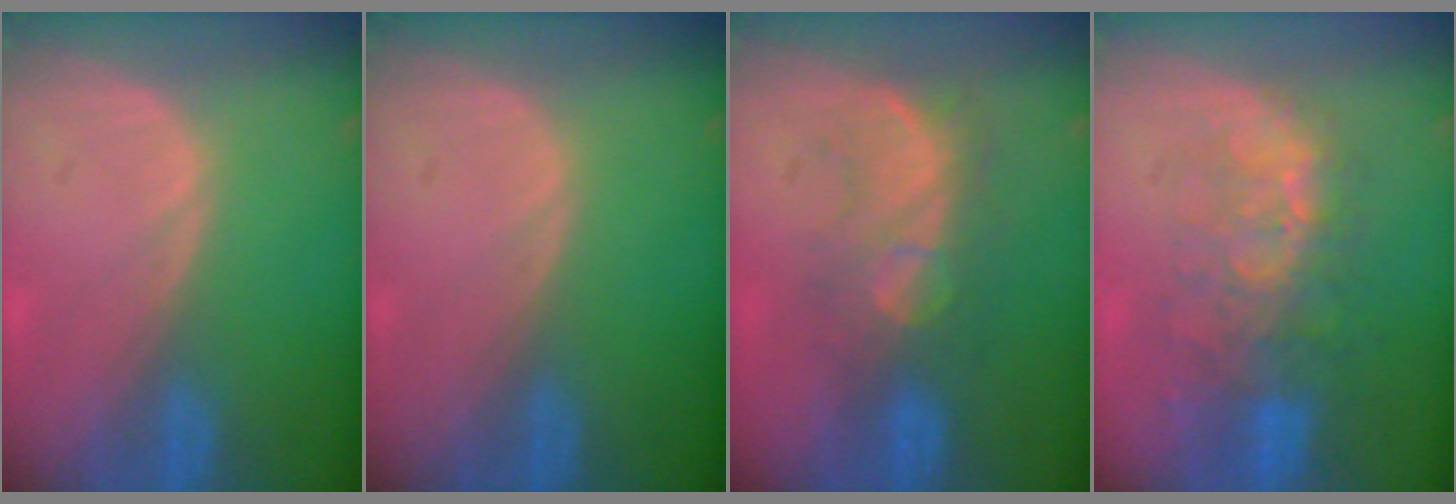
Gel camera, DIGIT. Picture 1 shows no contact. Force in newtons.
{"total": 0.0}
{"total": 8.2, "press": 7.7, "slide": 2.8}
{"total": 10.0, "press": 8.4, "slide": 5.3}